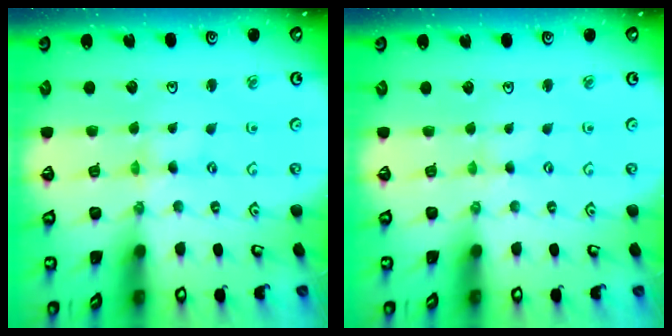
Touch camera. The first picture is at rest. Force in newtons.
{"total": 0.0}